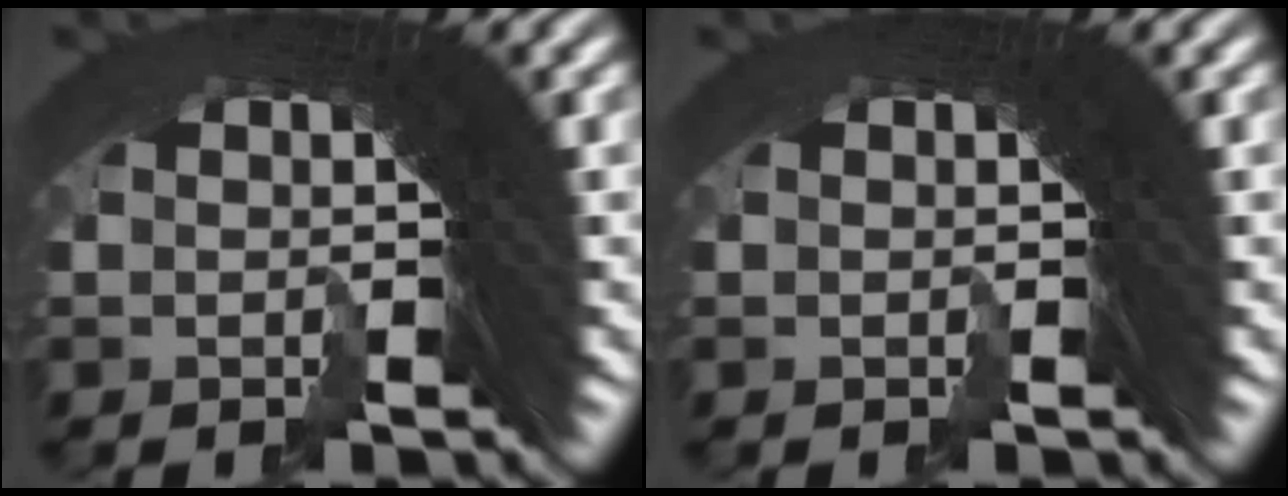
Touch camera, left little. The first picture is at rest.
{"total": 0.0}